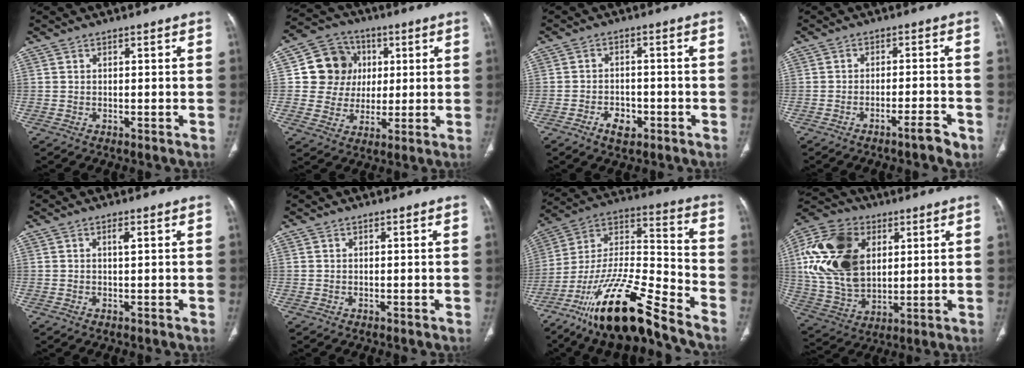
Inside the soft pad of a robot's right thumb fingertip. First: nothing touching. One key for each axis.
{"total": 12.4, "fx": 2.9, "fy": 11.3, "fz": 4.1, "tx": -0.034, "ty": 0.003, "tz": 0.052}
{"total": 4.4, "fx": -2.3, "fy": 2.7, "fz": 2.5, "tx": -0.034, "ty": 0.017, "tz": -0.036}
{"total": 3.9, "fx": -2.8, "fy": 0.7, "fz": 2.7, "tx": -0.046, "ty": 0.019, "tz": -0.041}
{"total": 1.2, "fx": 0.1, "fy": 0.3, "fz": 1.1, "tx": -0.021, "ty": 0.002, "tz": 0.000}
{"total": 0.0}
{"total": 21.9, "fx": -15.8, "fy": 4.7, "fz": 14.3, "tx": -0.289, "ty": 0.067, "tz": -0.289}
{"total": 21.7, "fx": 5.3, "fy": 14.8, "fz": 14.9, "tx": -0.291, "ty": -0.005, "tz": 0.101}